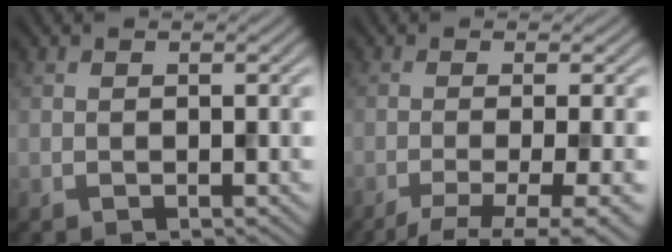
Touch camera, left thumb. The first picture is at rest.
{"total": 6.5, "force": [-3.0, 1.5, 5.5], "torque": [-0.081, -0.006, -0.050]}